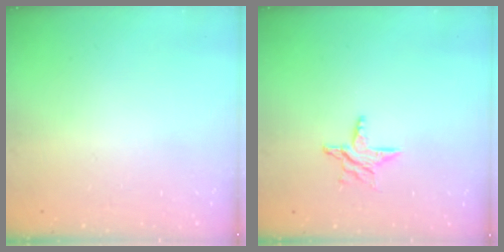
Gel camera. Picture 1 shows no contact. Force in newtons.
{"total": 6.9, "press": 6.9, "slide": 0.4}